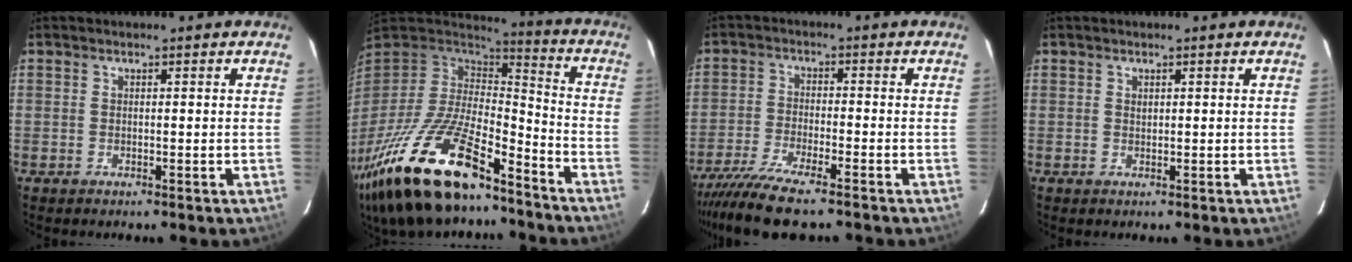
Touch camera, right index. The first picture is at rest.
{"total": 27.9, "force": [-18.8, 9.9, 18.1], "torque": [-0.364, -0.047, -0.319]}
{"total": 9.7, "force": [-7.9, 1.1, 5.5], "torque": [-0.133, -0.028, -0.148]}
{"total": 0.5, "force": [0.3, 0.4, 0.2], "torque": [-0.003, 0.001, 0.007]}